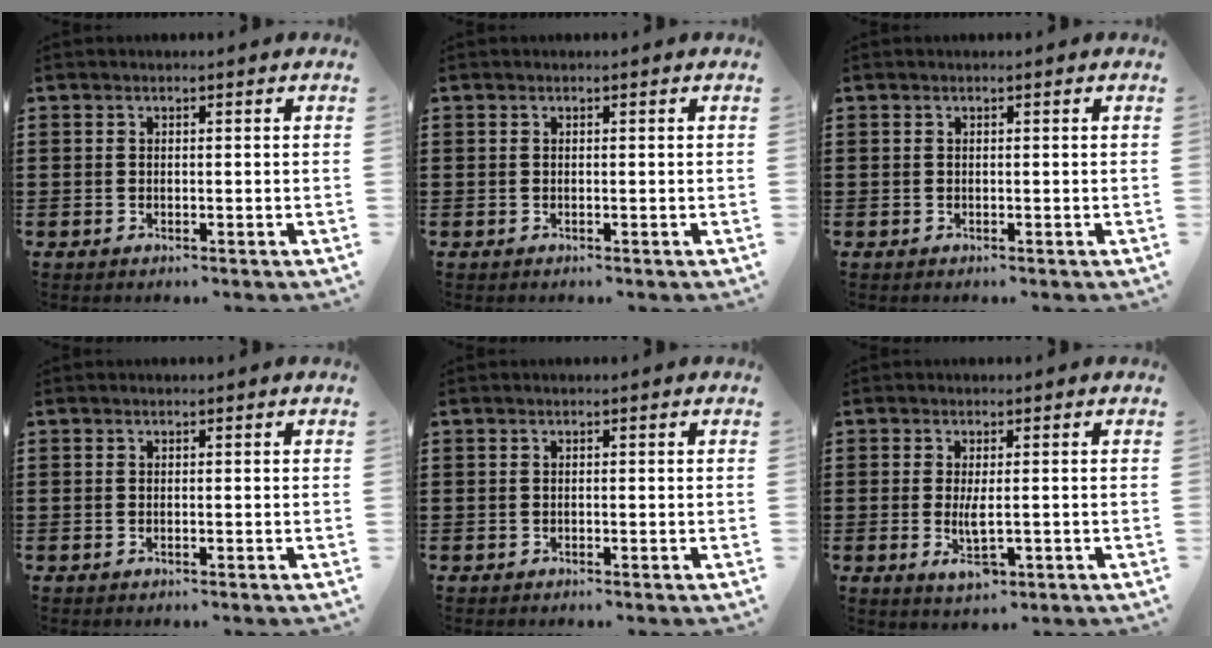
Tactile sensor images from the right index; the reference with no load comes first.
{"total": 0.0}
{"total": 0.0}
{"total": 0.0}
{"total": 0.0}
{"total": 4.2, "force": [-0.9, 1.3, 3.9], "torque": [-0.090, -0.009, -0.020]}